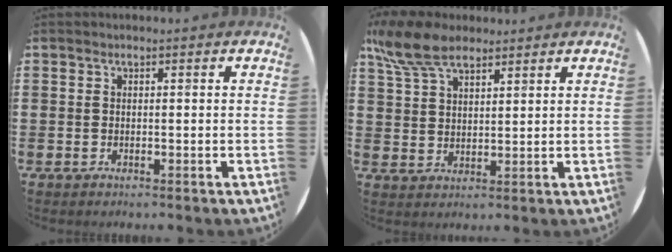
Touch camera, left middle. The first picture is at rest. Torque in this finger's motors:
{"motor_torque": [1.15, -0.99, 0.60, 0.21]}